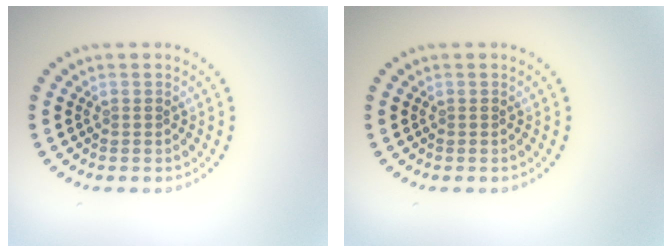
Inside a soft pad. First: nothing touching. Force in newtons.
{"total": 0.0}